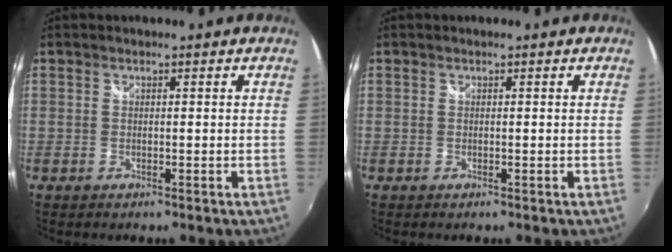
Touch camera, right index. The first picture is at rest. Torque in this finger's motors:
{"motor_torque": [-0.01, 0.00, 0.00, 0.01]}